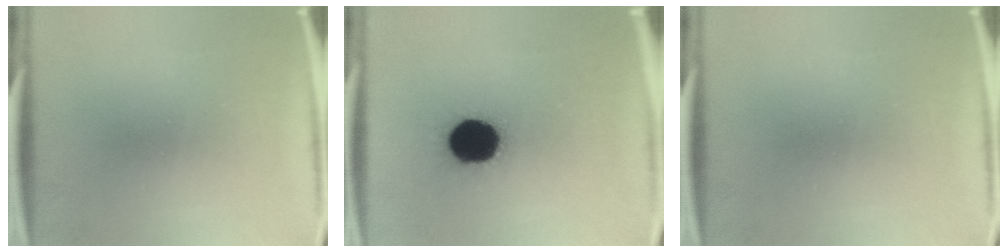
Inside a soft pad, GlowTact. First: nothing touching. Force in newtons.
{"total": 18.6}
{"total": 0.0}